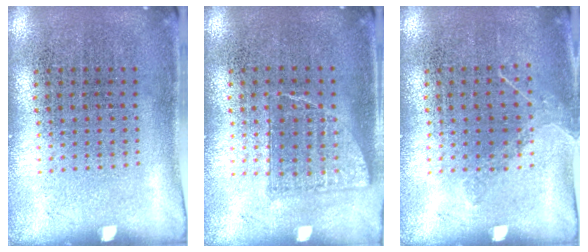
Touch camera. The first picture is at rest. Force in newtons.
{"total": 0.7, "press": 0.6, "slide": 0.3}
{"total": 1.0, "press": 0.9, "slide": 0.5}